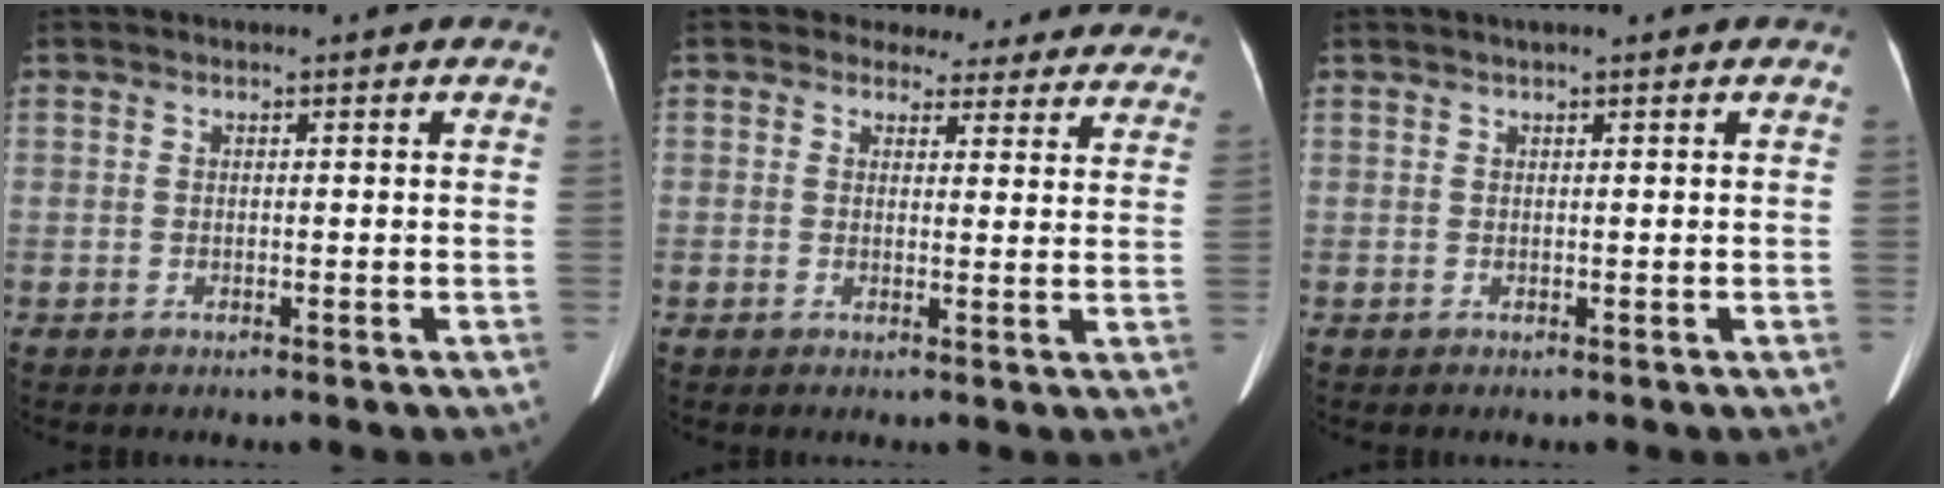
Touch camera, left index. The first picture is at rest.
{"total": 13.0, "force": [11.5, 5.9, 0.6], "torque": [0.038, -0.020, 0.103]}
{"total": 2.2, "force": [1.7, 0.0, 1.4], "torque": [-0.016, 0.014, 0.022]}